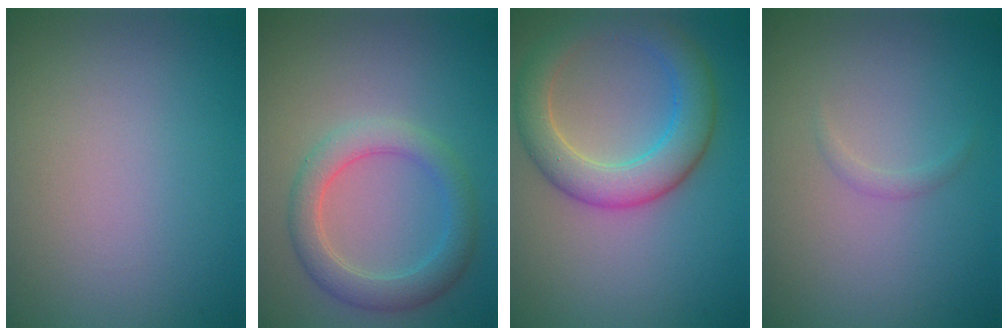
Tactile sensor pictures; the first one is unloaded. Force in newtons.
{"total": 3.7, "press": 3.7, "slide": 0.3}
{"total": 5.6, "press": 5.6, "slide": 0.3}
{"total": 0.7, "press": 0.7, "slide": 0.1}